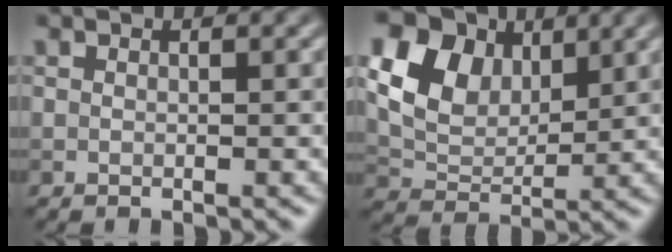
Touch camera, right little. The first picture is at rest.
{"total": 8.9, "force": [4.0, 5.9, 5.3], "torque": [-0.126, 0.021, 0.063]}